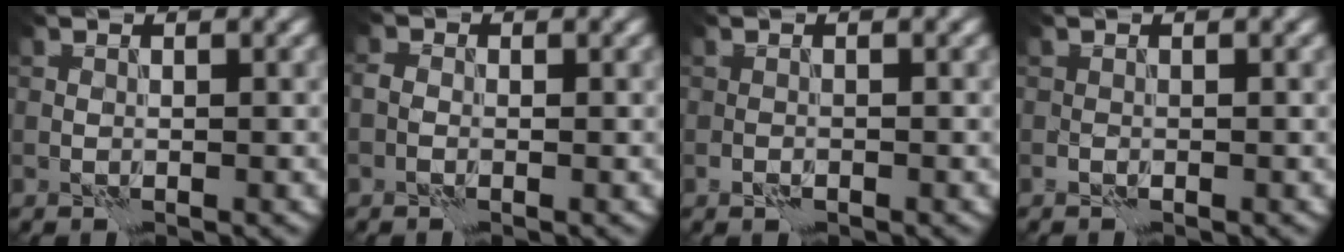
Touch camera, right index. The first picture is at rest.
{"total": 0.9, "force": [-0.3, 0.8, 0.5], "torque": [-0.009, 0.006, -0.013]}
{"total": 0.6, "force": [-0.3, 0.4, 0.4], "torque": [-0.008, 0.000, -0.006]}
{"total": 0.0}